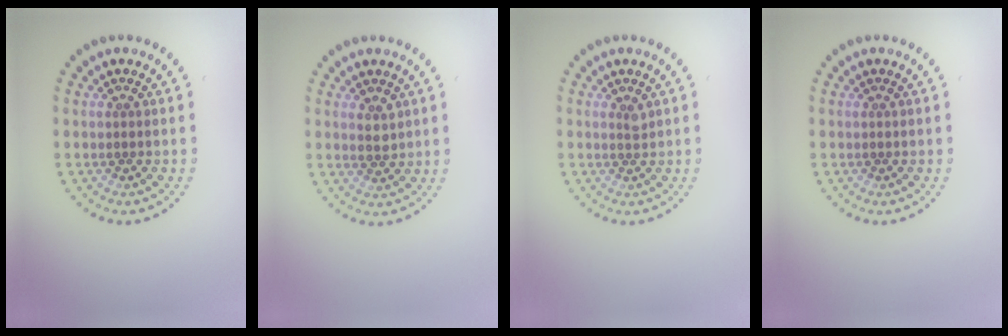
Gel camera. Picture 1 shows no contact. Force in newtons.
{"total": 1.5, "press": 1.4, "slide": 0.4}
{"total": 0.8, "press": 0.6, "slide": 0.6}
{"total": 0.0}